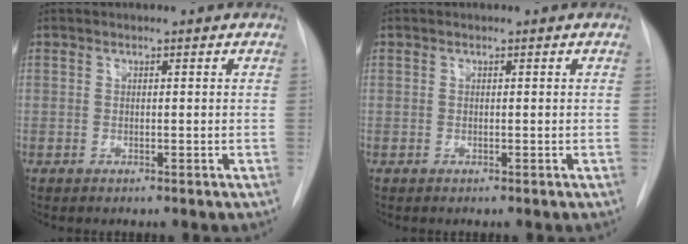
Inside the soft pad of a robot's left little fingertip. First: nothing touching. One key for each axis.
{"total": 0.0}